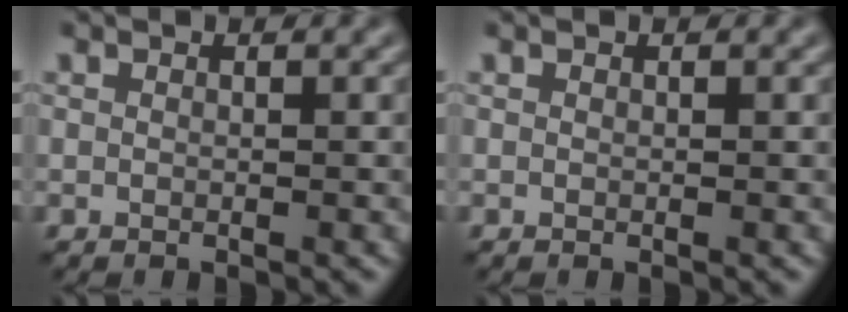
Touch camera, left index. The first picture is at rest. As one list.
[{"total": 0.0}]